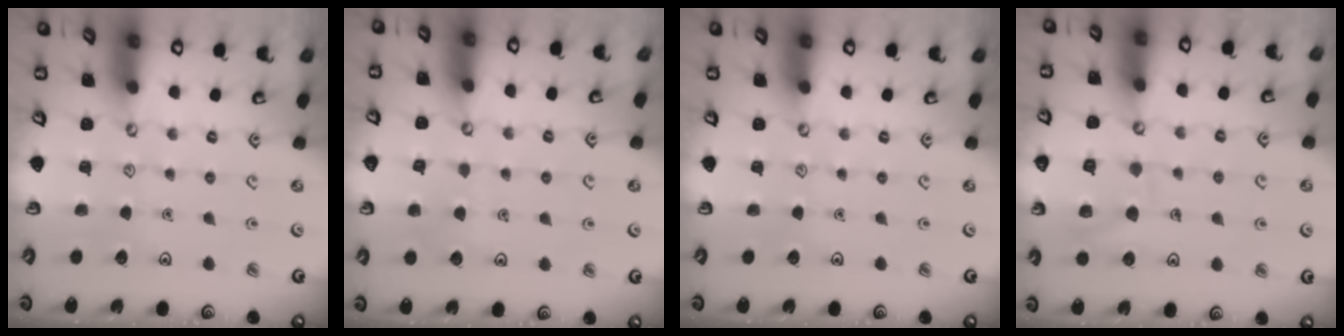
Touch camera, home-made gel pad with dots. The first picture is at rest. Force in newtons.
{"total": 4.0, "press": 4.0, "slide": 0.4}
{"total": 0.0}
{"total": 9.4, "press": 9.4, "slide": 0.9}